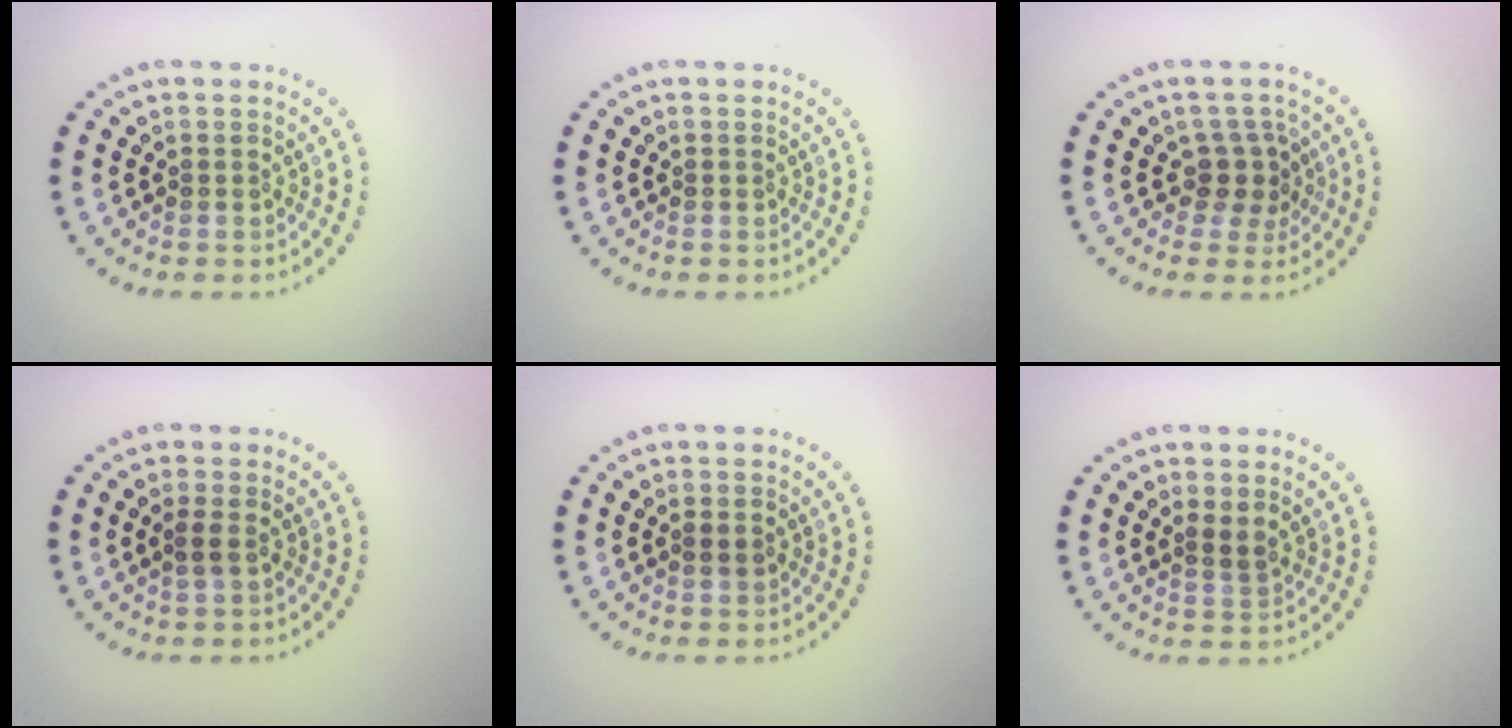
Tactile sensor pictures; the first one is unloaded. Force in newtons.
{"total": 0.0}
{"total": 2.5, "press": 2.0, "slide": 1.5}
{"total": 0.9, "press": 0.8, "slide": 0.5}
{"total": 0.8, "press": 0.8, "slide": 0.1}
{"total": 1.3, "press": 1.0, "slide": 0.8}